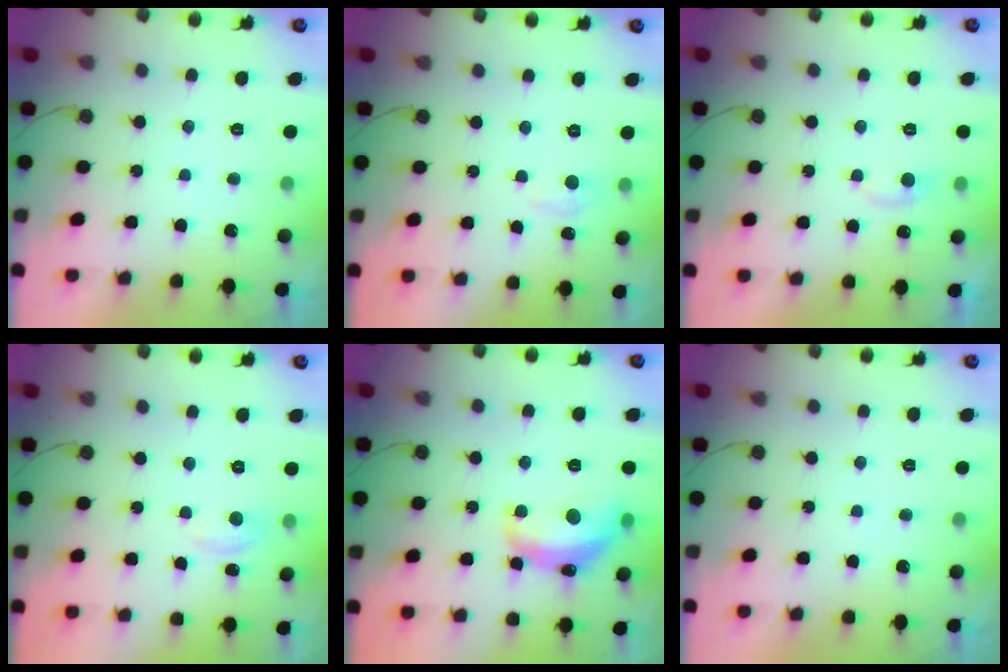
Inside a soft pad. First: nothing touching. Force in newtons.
{"total": 2.9, "press": 2.9, "slide": 0.4}
{"total": 4.7, "press": 4.7, "slide": 0.6}
{"total": 2.7, "press": 2.7, "slide": 0.3}
{"total": 15.2, "press": 15.2, "slide": 0.9}
{"total": 0.0}